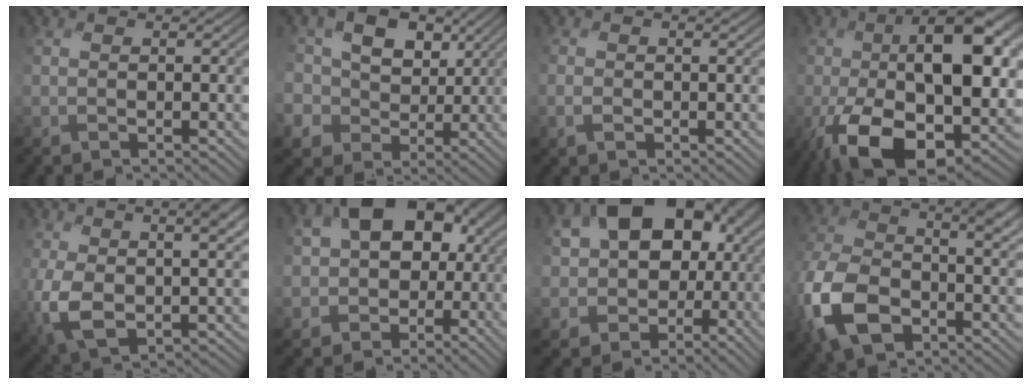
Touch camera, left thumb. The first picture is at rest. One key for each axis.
{"total": 10.8, "fx": 2.5, "fy": 9.1, "fz": 5.3, "tx": -0.128, "ty": 0.011, "tz": 0.029}
{"total": 1.1, "fx": -0.3, "fy": 0.8, "fz": 0.7, "tx": -0.015, "ty": -0.001, "tz": -0.008}
{"total": 18.9, "fx": -3.0, "fy": 9.2, "fz": 16.2, "tx": -0.244, "ty": -0.020, "tz": -0.055}
{"total": 9.9, "fx": 1.3, "fy": 5.1, "fz": 8.4, "tx": -0.187, "ty": -0.014, "tz": 0.026}
{"total": 13.8, "fx": -0.1, "fy": 11.1, "fz": 8.2, "tx": -0.149, "ty": -0.032, "tz": 0.004}
{"total": 16.7, "fx": 1.9, "fy": 13.1, "fz": 10.1, "tx": -0.165, "ty": -0.029, "tz": 0.052}
{"total": 13.1, "fx": -4.6, "fy": 8.1, "fz": 9.2, "tx": -0.235, "ty": -0.035, "tz": -0.091}